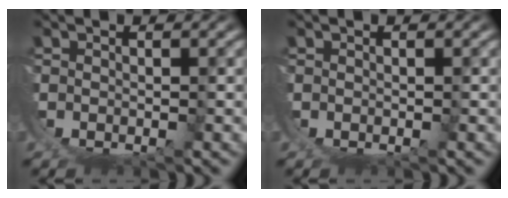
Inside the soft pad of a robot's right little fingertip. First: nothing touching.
{"total": 0.0}